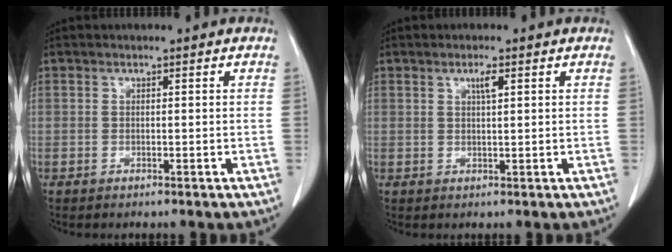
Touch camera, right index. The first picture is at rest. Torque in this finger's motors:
{"motor_torque": [0.14, 0.03, 0.03, 0.01]}